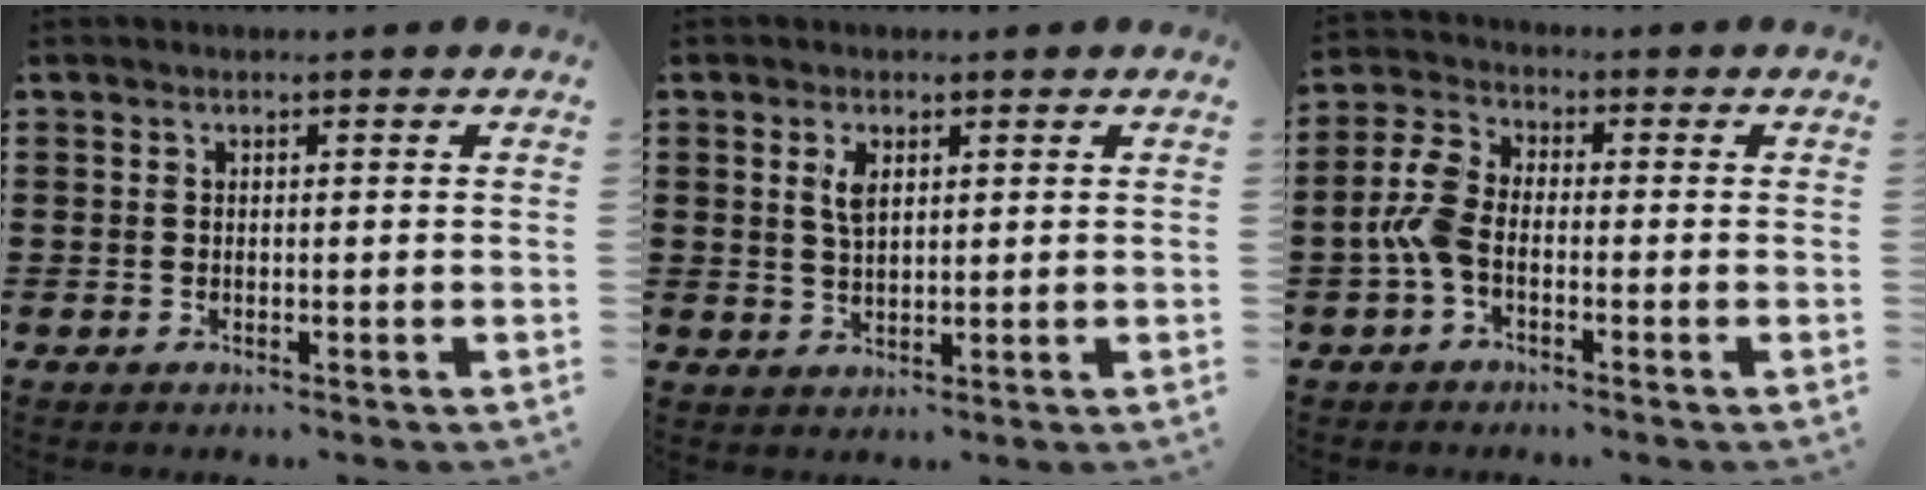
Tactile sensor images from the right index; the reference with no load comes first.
{"total": 3.1, "force": [1.2, 1.4, 2.4], "torque": [-0.053, 0.004, 0.022]}
{"total": 5.8, "force": [-1.8, 3.3, 4.4], "torque": [-0.121, -0.001, -0.043]}